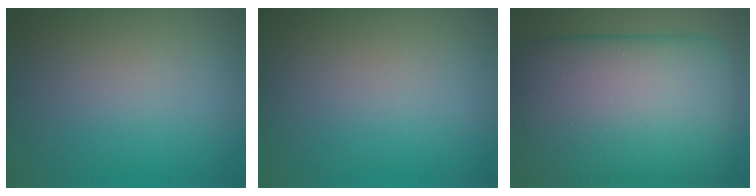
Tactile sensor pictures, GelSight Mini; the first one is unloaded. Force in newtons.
{"total": 0.0}
{"total": 16.9, "press": 16.9, "slide": 0.9}